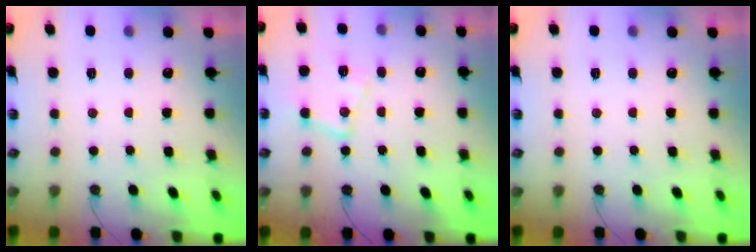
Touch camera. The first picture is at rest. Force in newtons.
{"total": 12.8, "press": 12.8, "slide": 0.8}
{"total": 0.0}